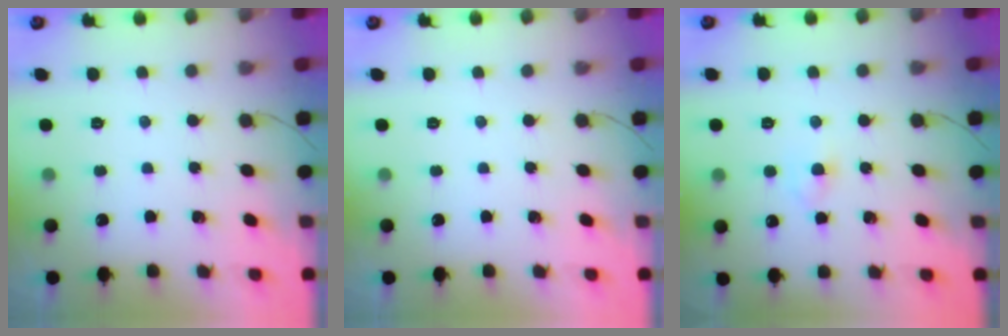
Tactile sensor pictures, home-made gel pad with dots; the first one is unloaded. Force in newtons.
{"total": 0.0}
{"total": 2.8, "press": 2.7, "slide": 1.0}